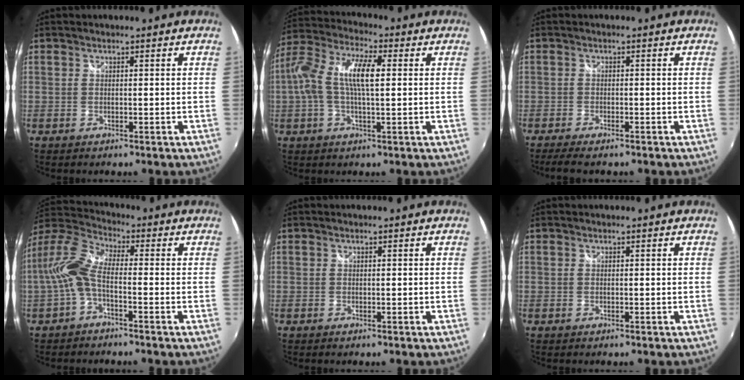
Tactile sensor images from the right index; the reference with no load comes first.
{"total": 12.2, "force": [1.2, 4.1, 11.5], "torque": [-0.232, 0.021, 0.016]}
{"total": 5.1, "force": [-4.0, 1.2, 2.8], "torque": [-0.066, -0.022, -0.071]}
{"total": 8.6, "force": [-1.6, 3.3, 7.8], "torque": [-0.178, 0.018, -0.037]}
{"total": 0.0}
{"total": 0.0}